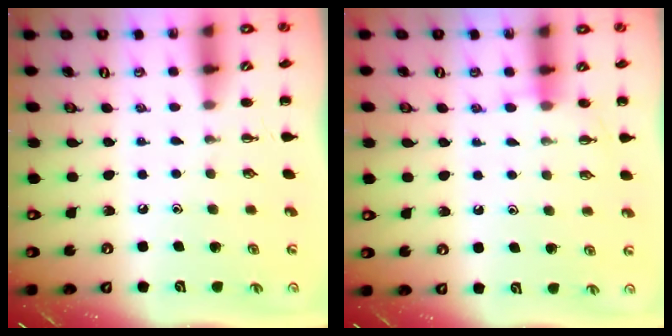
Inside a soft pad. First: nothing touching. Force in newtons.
{"total": 7.9, "press": 7.8, "slide": 1.5}